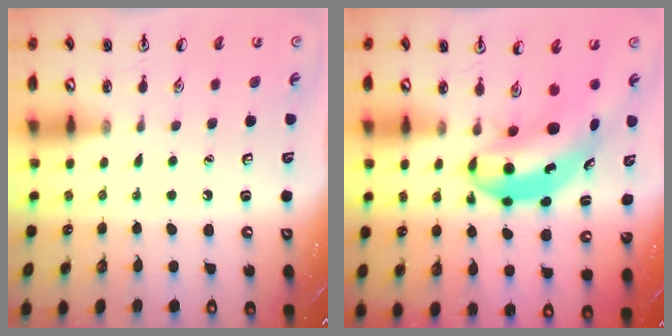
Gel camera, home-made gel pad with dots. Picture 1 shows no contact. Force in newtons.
{"total": 7.2, "press": 7.0, "slide": 1.9}